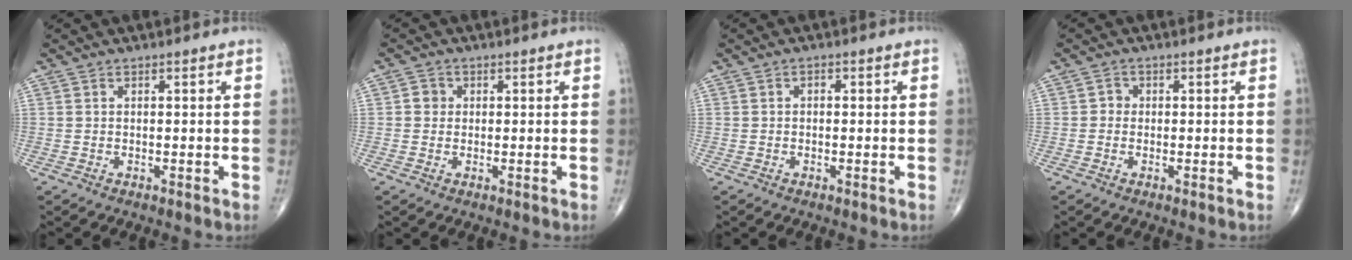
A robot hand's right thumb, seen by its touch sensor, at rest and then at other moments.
{"total": 2.0, "force": [0.1, 1.9, 0.7], "torque": [0.001, 0.004, -0.001]}
{"total": 0.9, "force": [0.0, 0.6, 0.6], "torque": [-0.001, 0.003, -0.005]}
{"total": 1.4, "force": [-0.2, 1.2, 0.5], "torque": [0.002, 0.005, -0.009]}